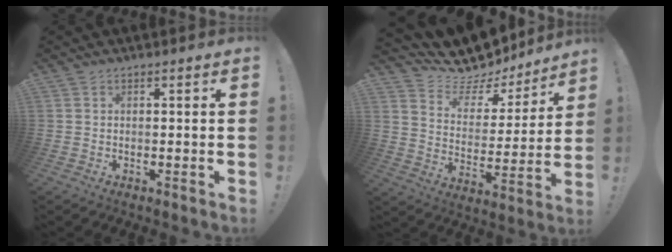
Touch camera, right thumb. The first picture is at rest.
{"total": 11.8, "force": [10.9, 4.1, 1.8], "torque": [-0.053, -0.098, 0.192]}